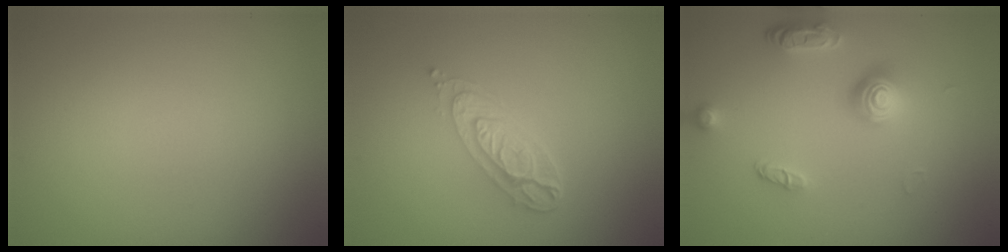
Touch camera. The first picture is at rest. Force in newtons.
{"total": 3.6, "press": 2.8, "slide": 2.3}
{"total": 3.7, "press": 2.8, "slide": 2.5}